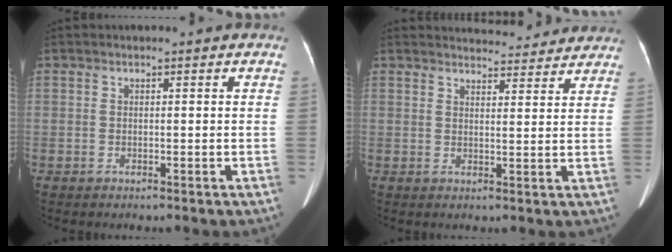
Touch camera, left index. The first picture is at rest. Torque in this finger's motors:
{"motor_torque": [0.45, -1.69, 0.02, 0.00]}